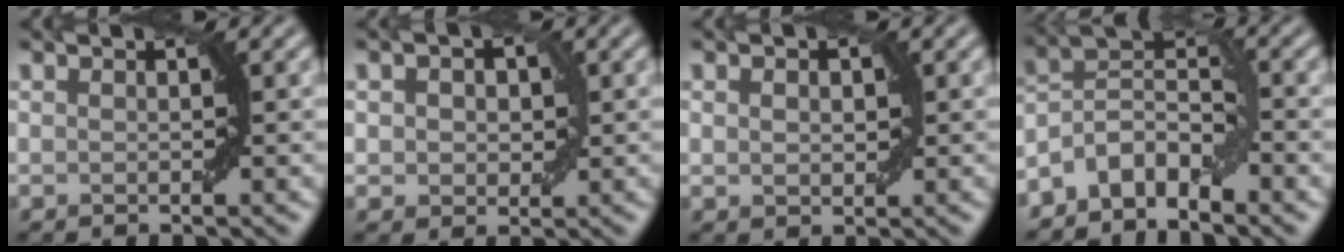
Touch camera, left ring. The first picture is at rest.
{"total": 3.0, "force": [0.7, 2.3, 1.8], "torque": [-0.022, 0.012, -0.002]}
{"total": 1.4, "force": [0.4, 1.0, 0.9], "torque": [-0.016, 0.000, 0.010]}
{"total": 5.0, "force": [-3.3, 2.4, 2.9], "torque": [-0.045, 0.009, -0.073]}